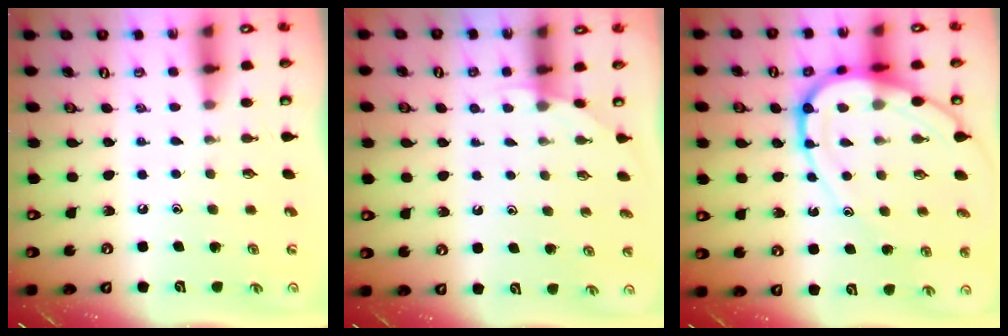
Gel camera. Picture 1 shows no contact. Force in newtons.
{"total": 2.7, "press": 2.7, "slide": 0.1}
{"total": 14.8, "press": 14.8, "slide": 1.5}